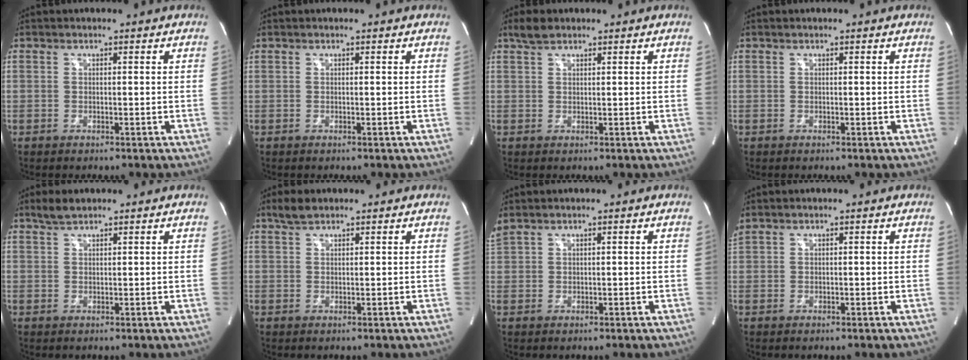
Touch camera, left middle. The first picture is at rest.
{"total": 0.0}
{"total": 2.5, "force": [2.0, 1.0, 1.1], "torque": [-0.029, 0.008, 0.040]}
{"total": 0.0}
{"total": 2.5, "force": [2.1, 0.5, 1.1], "torque": [-0.030, 0.007, 0.045]}
{"total": 2.7, "force": [2.2, 0.8, 1.2], "torque": [-0.034, 0.007, 0.045]}
{"total": 2.3, "force": [2.1, 0.5, 0.8], "torque": [-0.035, 0.026, 0.055]}
{"total": 1.6, "force": [1.4, 0.4, 0.5], "torque": [-0.029, 0.024, 0.037]}